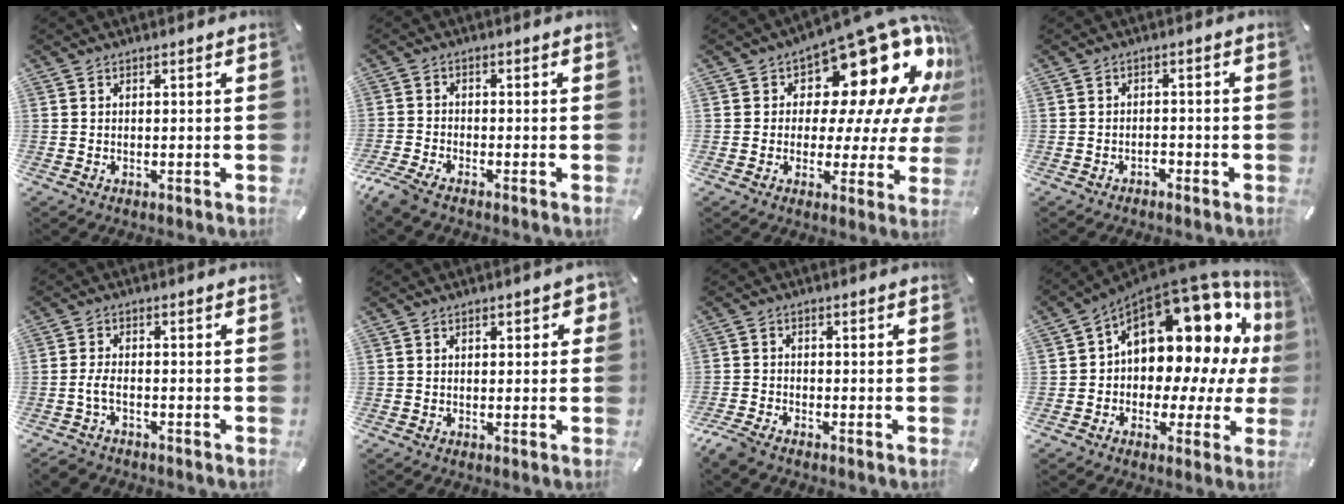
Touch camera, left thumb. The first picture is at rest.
{"total": 3.7, "force": [-3.0, 0.8, 2.0], "torque": [-0.058, 0.001, -0.062]}
{"total": 20.6, "force": [10.7, 10.8, 13.9], "torque": [-0.180, -0.088, 0.176]}
{"total": 2.0, "force": [-1.5, 1.1, 0.6], "torque": [-0.014, 0.006, -0.033]}
{"total": 3.9, "force": [-2.0, 2.0, 2.7], "torque": [-0.074, 0.002, -0.044]}
{"total": 2.6, "force": [0.3, 1.5, 2.2], "torque": [-0.026, 0.003, 0.000]}
{"total": 3.2, "force": [-2.8, 0.8, 1.2], "torque": [-0.040, 0.007, -0.059]}
{"total": 19.1, "force": [7.8, 11.4, 13.2], "torque": [-0.191, -0.069, 0.130]}